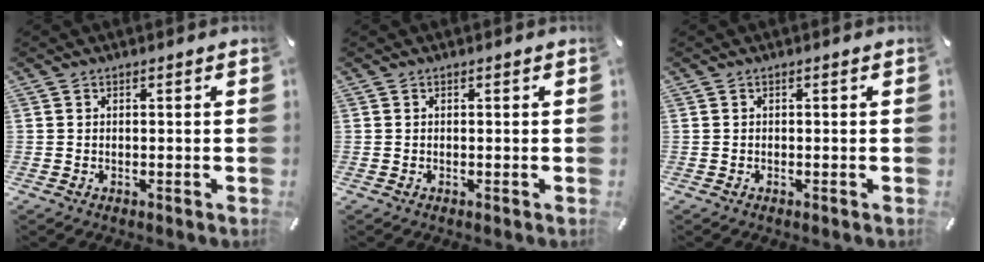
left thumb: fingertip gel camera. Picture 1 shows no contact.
{"total": 0.0}
{"total": 0.0}